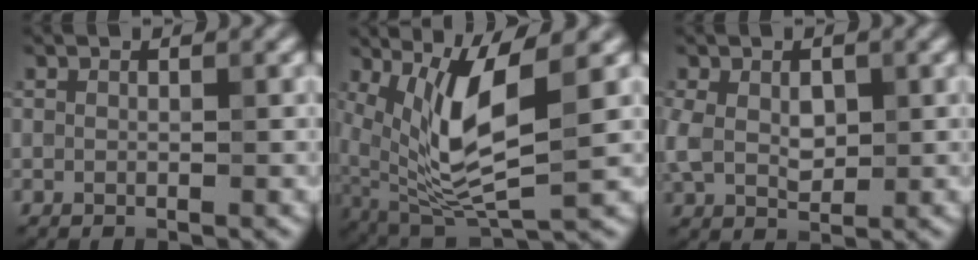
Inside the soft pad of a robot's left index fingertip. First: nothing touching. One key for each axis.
{"total": 7.9, "fx": 2.0, "fy": 2.6, "fz": 7.2, "tx": -0.156, "ty": -0.017, "tz": 0.045}
{"total": 4.0, "fx": 0.3, "fy": 2.6, "fz": 3.0, "tx": -0.066, "ty": -0.002, "tz": 0.009}